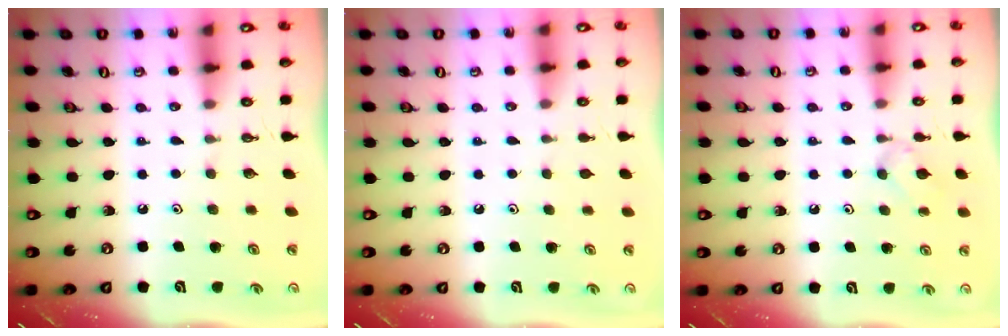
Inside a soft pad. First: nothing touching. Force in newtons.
{"total": 0.8, "press": 0.7, "slide": 0.3}
{"total": 3.5, "press": 3.5, "slide": 0.7}